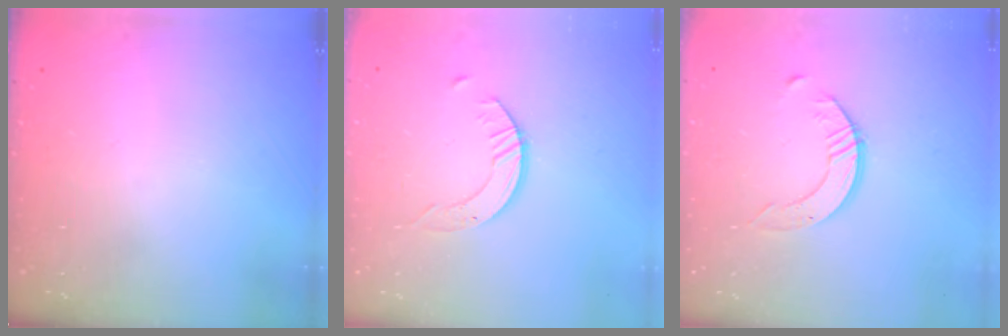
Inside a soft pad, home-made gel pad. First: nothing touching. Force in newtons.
{"total": 2.9, "press": 2.9, "slide": 0.3}
{"total": 2.5, "press": 2.5, "slide": 0.3}